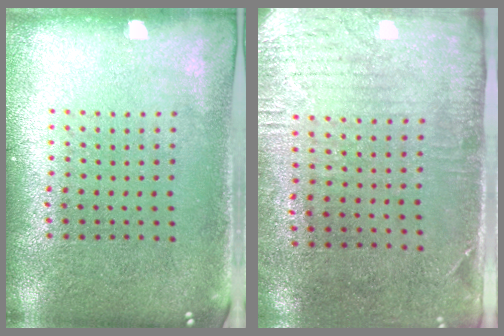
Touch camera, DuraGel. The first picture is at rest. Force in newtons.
{"total": 2.9, "press": 2.3, "slide": 1.7}